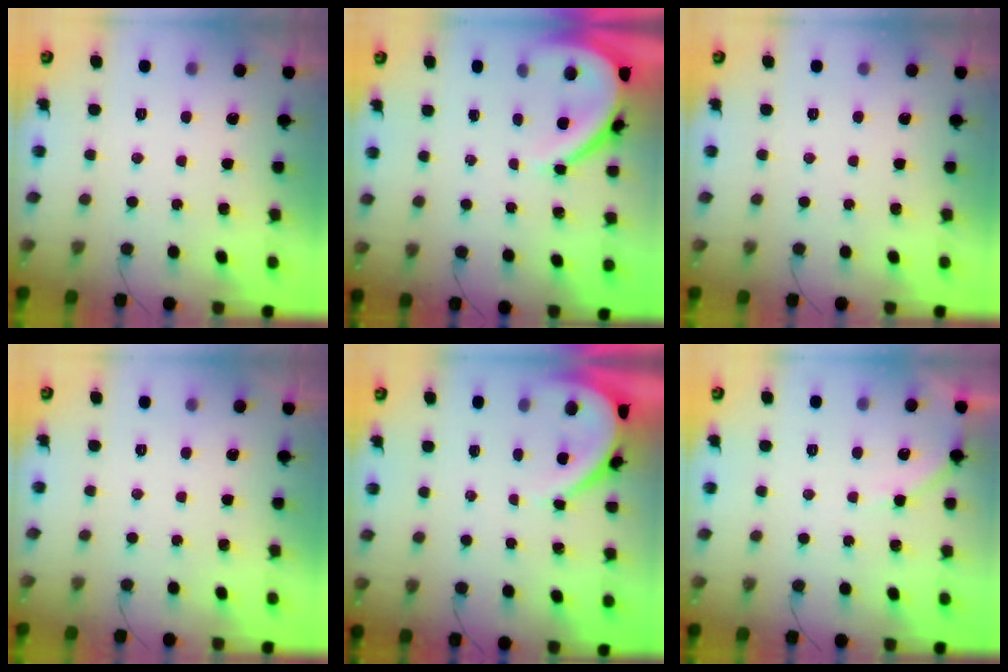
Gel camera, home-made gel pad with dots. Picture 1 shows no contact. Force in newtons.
{"total": 7.5, "press": 7.4, "slide": 0.9}
{"total": 0.0}
{"total": 0.0}
{"total": 3.5, "press": 3.5, "slide": 0.4}
{"total": 3.9, "press": 3.8, "slide": 0.6}